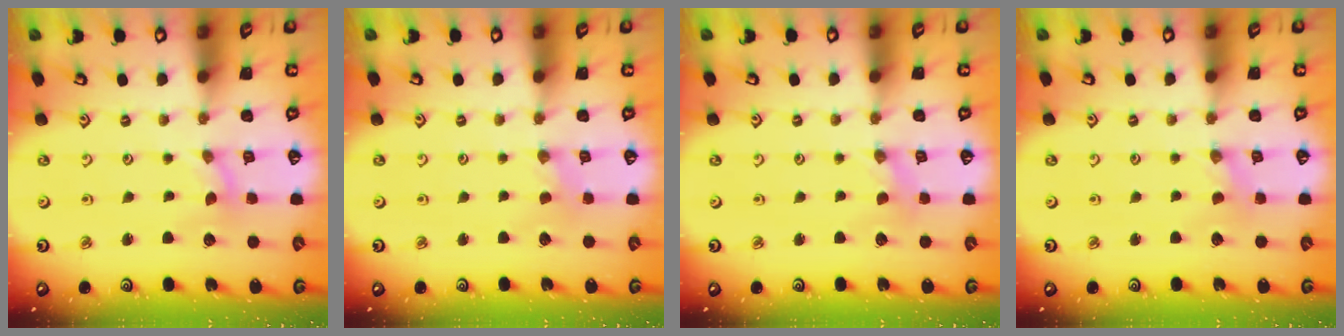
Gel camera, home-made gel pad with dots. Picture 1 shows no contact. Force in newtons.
{"total": 0.0}
{"total": 0.0}
{"total": 0.0}